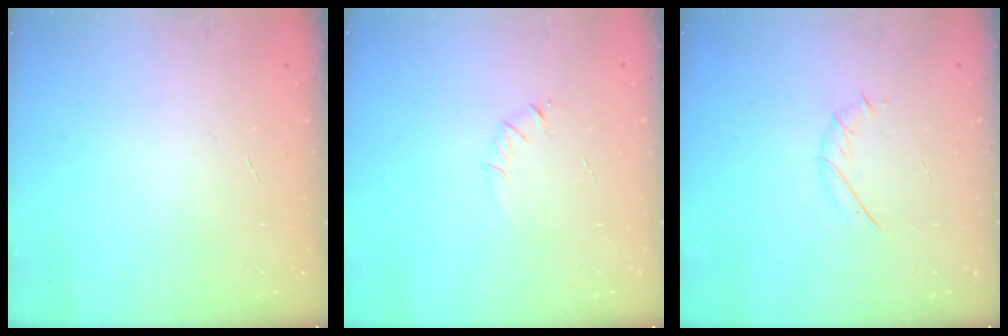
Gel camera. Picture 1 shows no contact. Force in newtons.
{"total": 3.3, "press": 3.1, "slide": 1.1}
{"total": 2.7, "press": 2.6, "slide": 0.8}